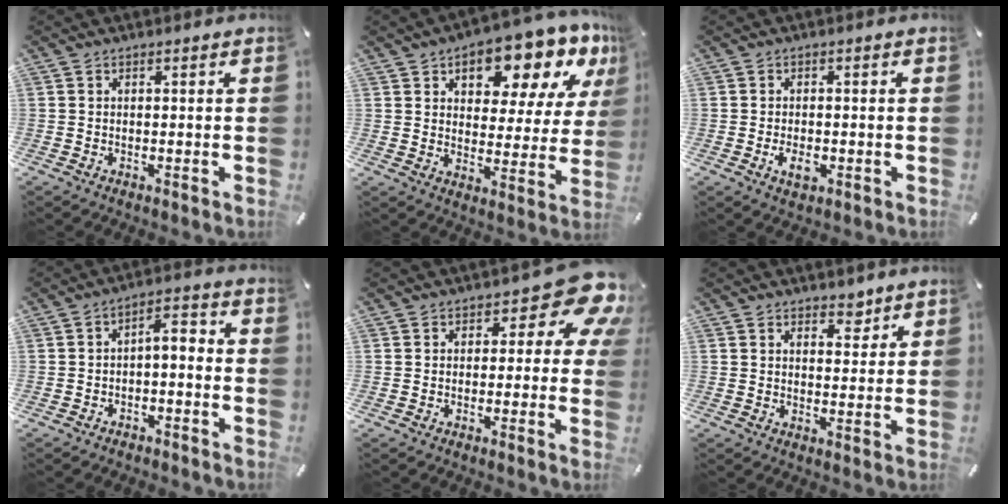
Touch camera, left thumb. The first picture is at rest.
{"total": 15.3, "force": [10.9, 7.1, 8.0], "torque": [-0.110, -0.077, 0.181]}
{"total": 3.4, "force": [-1.2, 2.2, 2.4], "torque": [-0.048, -0.004, -0.024]}
{"total": 4.2, "force": [-2.9, 2.1, 2.3], "torque": [-0.040, 0.020, -0.059]}
{"total": 10.8, "force": [4.6, 5.4, 8.2], "torque": [-0.096, -0.031, 0.079]}
{"total": 4.0, "force": [3.1, 2.3, 0.9], "torque": [0.014, -0.024, 0.049]}